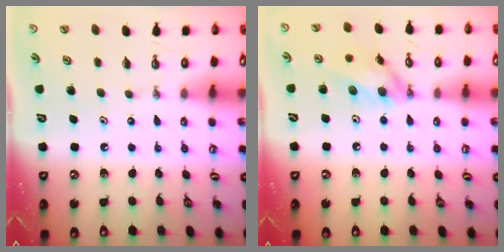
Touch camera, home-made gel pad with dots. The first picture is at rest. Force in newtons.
{"total": 11.6, "press": 11.5, "slide": 1.4}